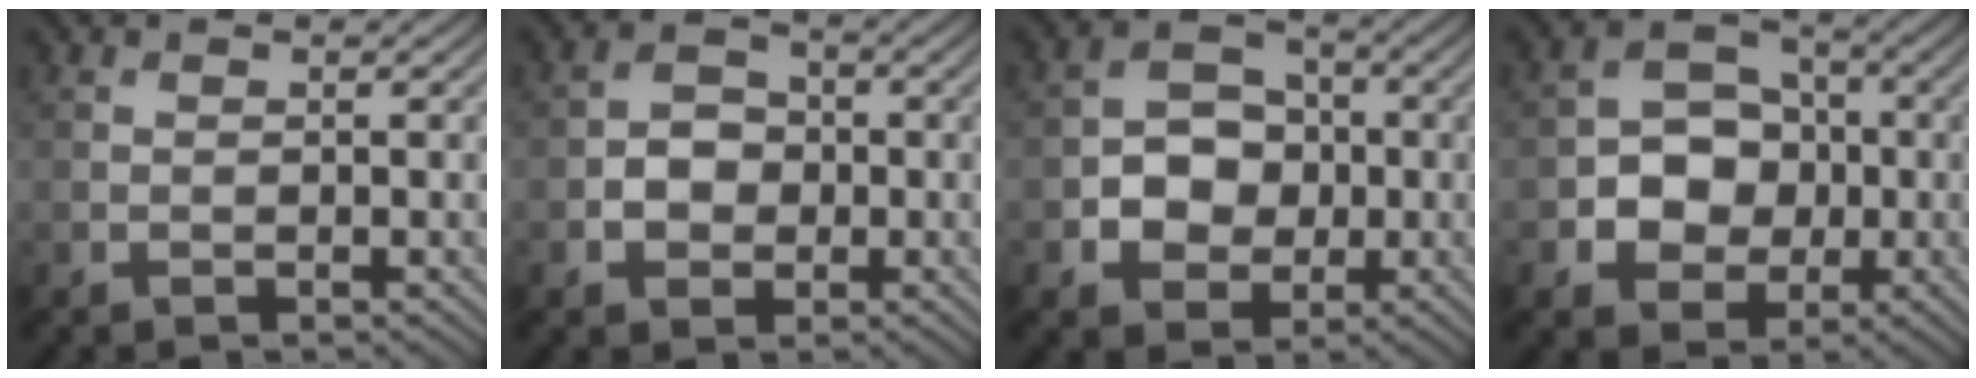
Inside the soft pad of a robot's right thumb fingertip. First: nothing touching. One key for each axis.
{"total": 3.4, "fx": -0.8, "fy": 2.8, "fz": 1.7, "tx": -0.029, "ty": 0.001, "tz": -0.020}
{"total": 5.9, "fx": -1.1, "fy": 4.9, "fz": 3.1, "tx": -0.052, "ty": 0.004, "tz": -0.032}
{"total": 6.9, "fx": -1.2, "fy": 5.8, "fz": 3.6, "tx": -0.060, "ty": 0.000, "tz": -0.042}